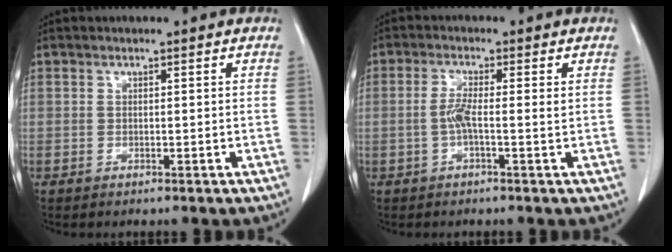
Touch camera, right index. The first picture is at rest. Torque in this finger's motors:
{"motor_torque": [0.15, 0.01, 0.08, 0.06]}